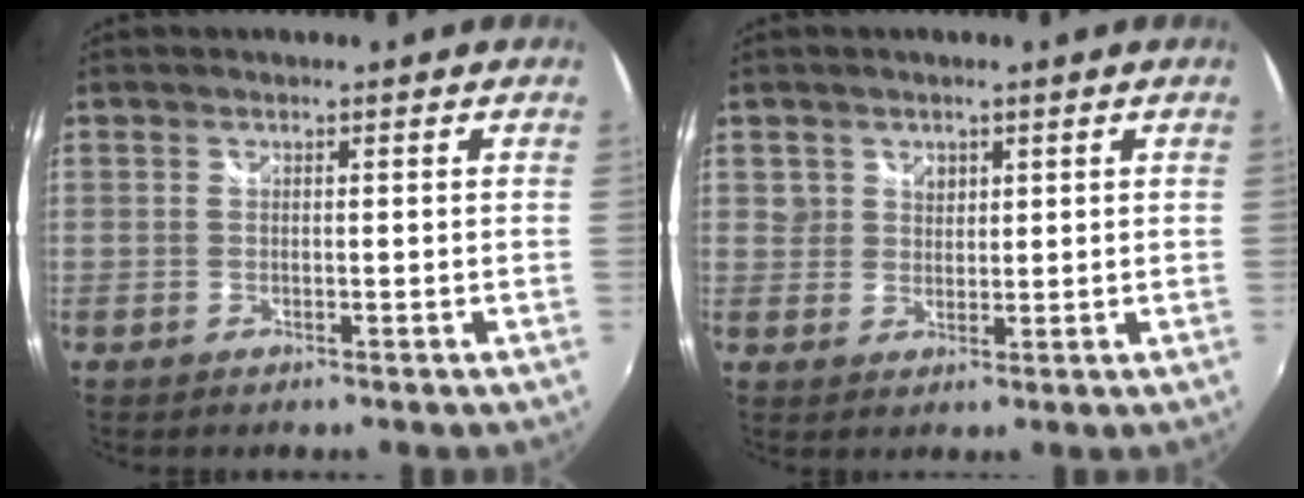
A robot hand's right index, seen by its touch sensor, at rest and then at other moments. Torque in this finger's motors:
{"motor_torque": [-0.01, 0.02, 0.01, 0.02]}